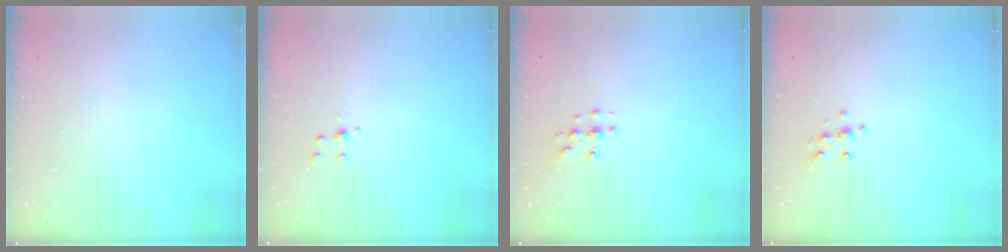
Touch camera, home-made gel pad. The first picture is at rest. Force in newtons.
{"total": 3.3, "press": 3.3, "slide": 0.4}
{"total": 3.0, "press": 3.0, "slide": 0.3}
{"total": 6.4, "press": 6.3, "slide": 1.2}